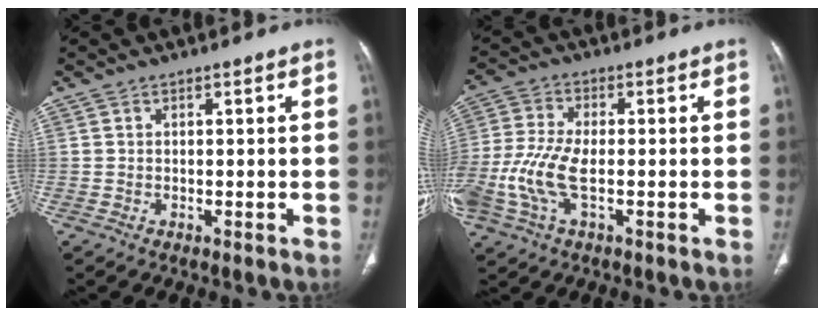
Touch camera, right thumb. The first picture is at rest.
{"total": 11.2, "force": [-2.7, 5.1, 9.6], "torque": [-0.234, 0.011, -0.053]}